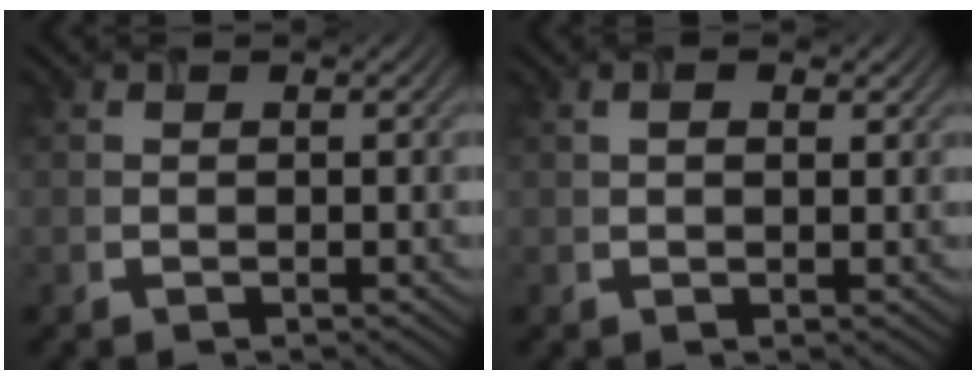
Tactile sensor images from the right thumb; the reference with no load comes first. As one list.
[{"total": 1.8, "force": [0.8, 0.8, 1.4], "torque": [-0.021, -0.004, 0.018]}]